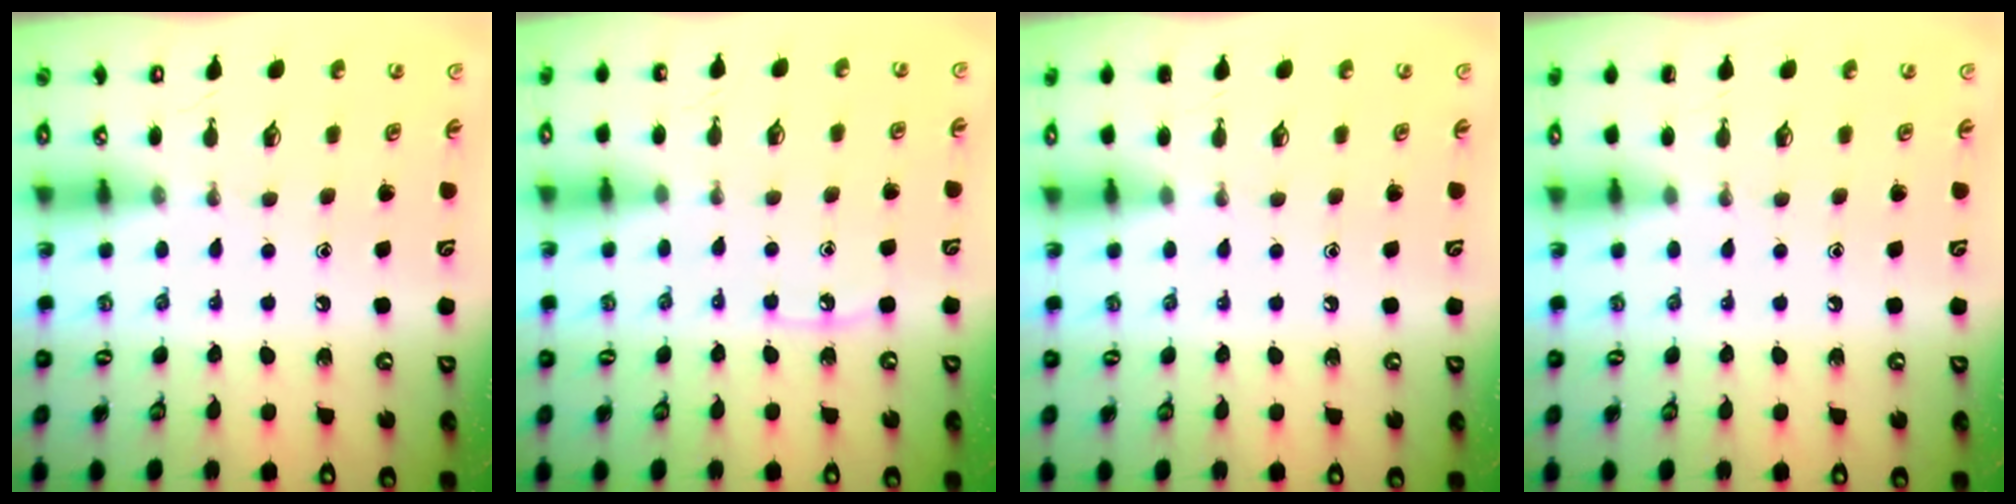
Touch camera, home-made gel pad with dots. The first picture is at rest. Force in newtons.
{"total": 4.1, "press": 4.0, "slide": 0.6}
{"total": 0.0}
{"total": 0.0}